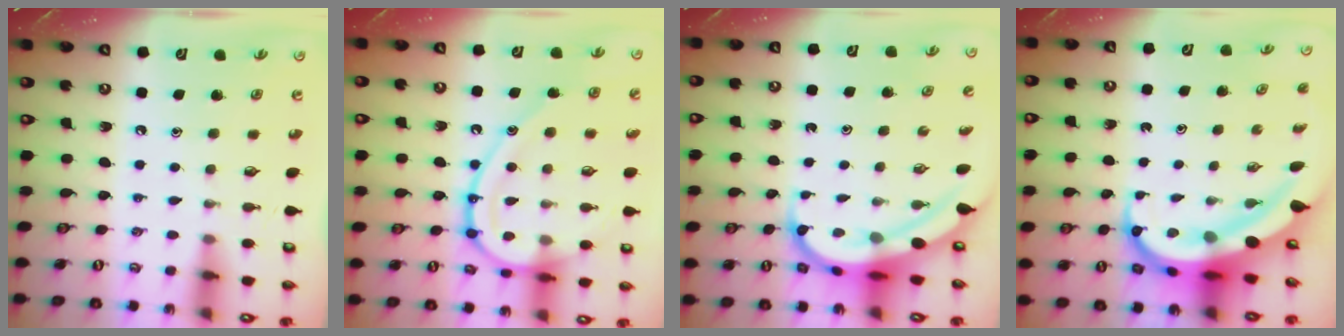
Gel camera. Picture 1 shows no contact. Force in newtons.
{"total": 18.1, "press": 18.0, "slide": 1.8}
{"total": 8.2, "press": 8.1, "slide": 1.0}
{"total": 12.5, "press": 12.4, "slide": 1.3}